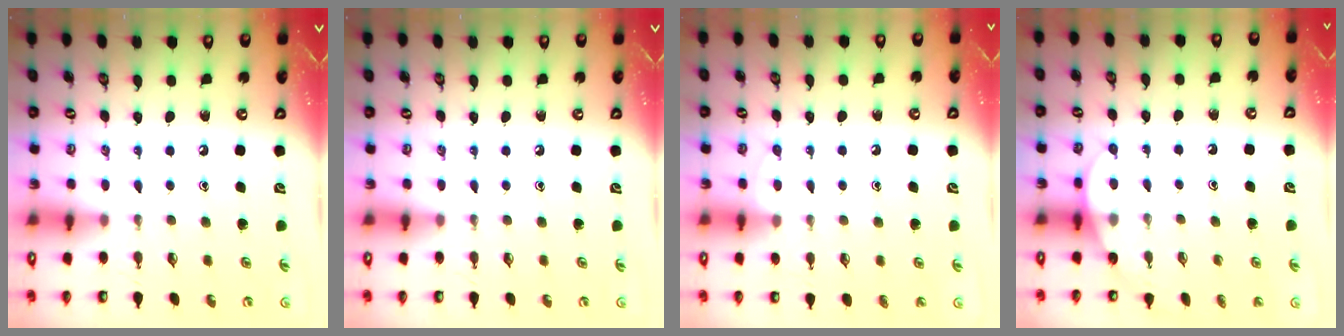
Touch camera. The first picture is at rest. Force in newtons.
{"total": 0.0}
{"total": 3.9, "press": 3.9, "slide": 0.3}
{"total": 4.6, "press": 4.6, "slide": 0.3}